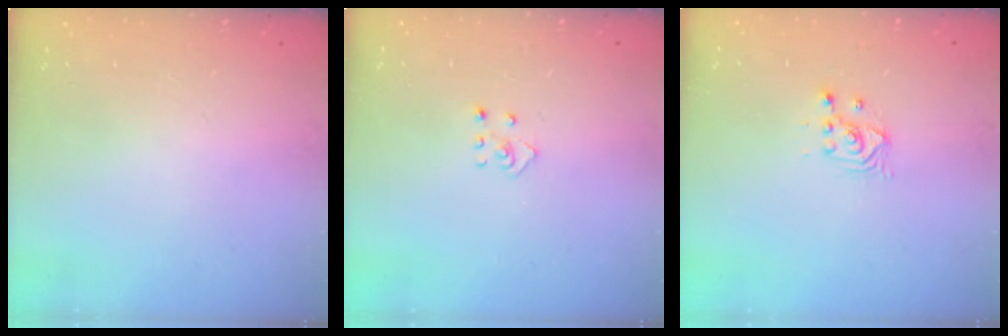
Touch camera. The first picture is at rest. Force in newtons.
{"total": 2.6, "press": 2.6, "slide": 0.3}
{"total": 2.5, "press": 2.5, "slide": 0.1}